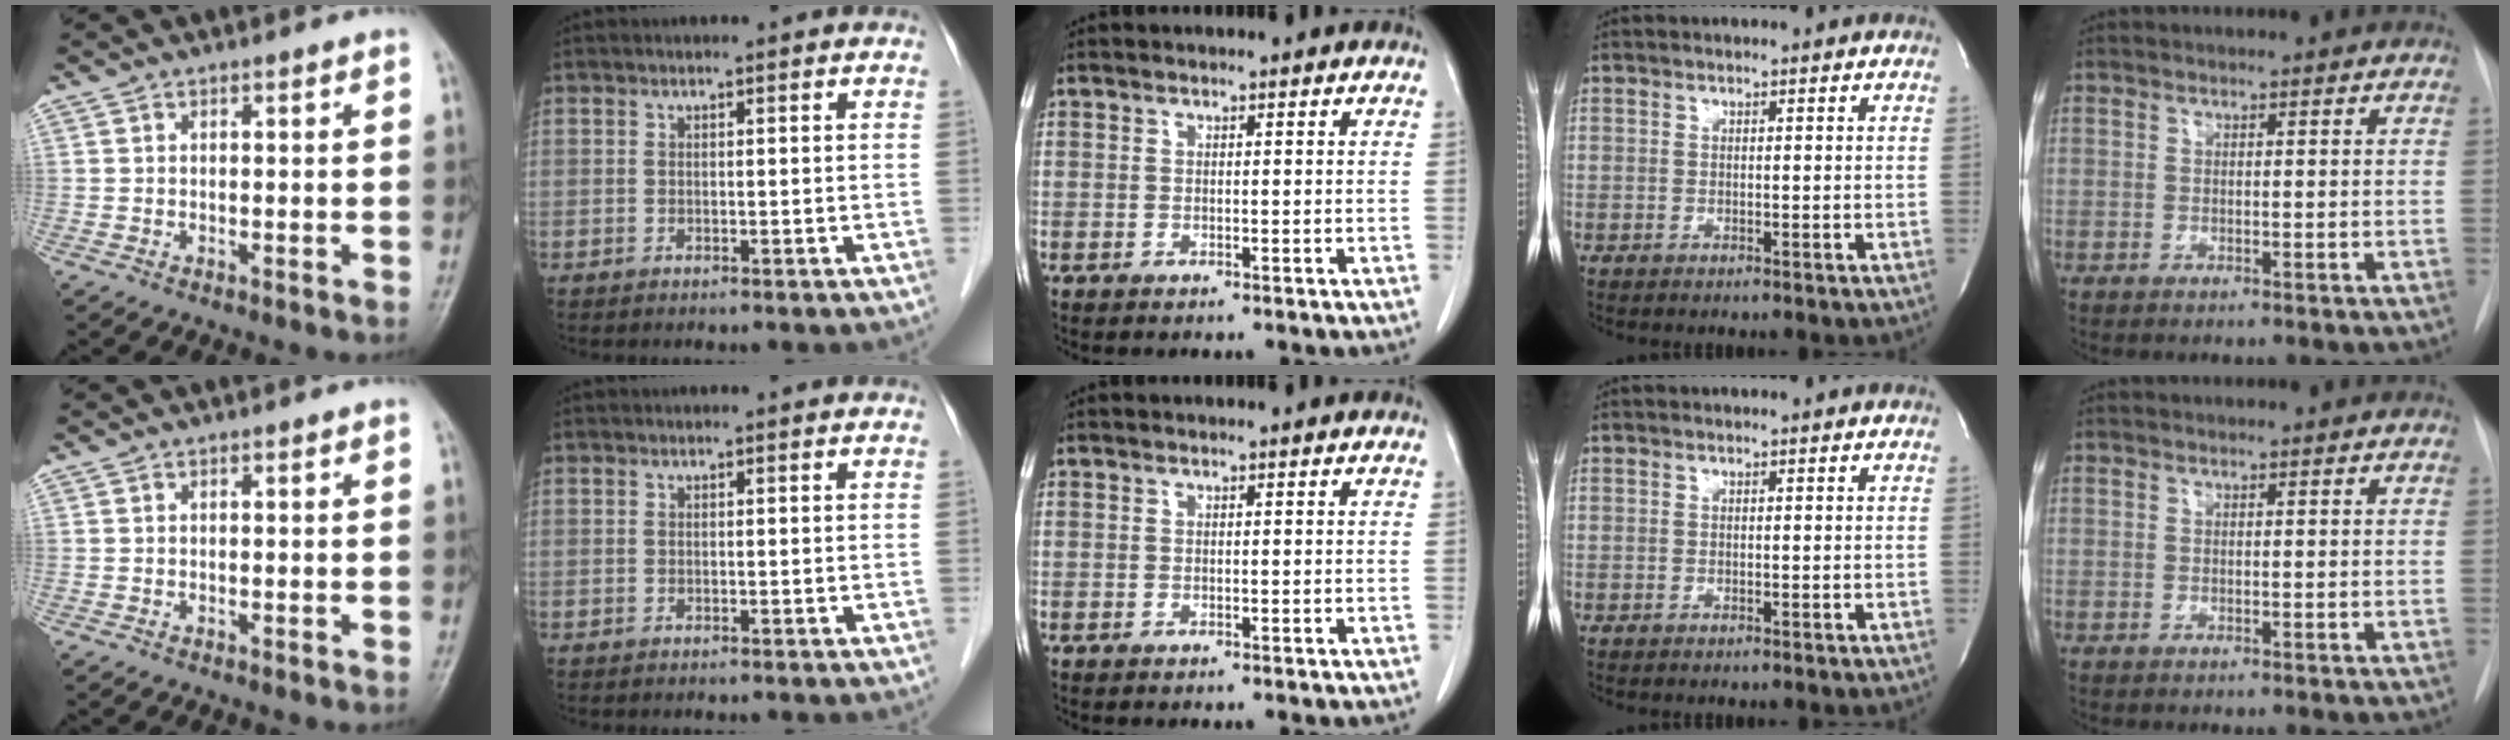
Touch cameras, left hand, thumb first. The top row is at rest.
{}